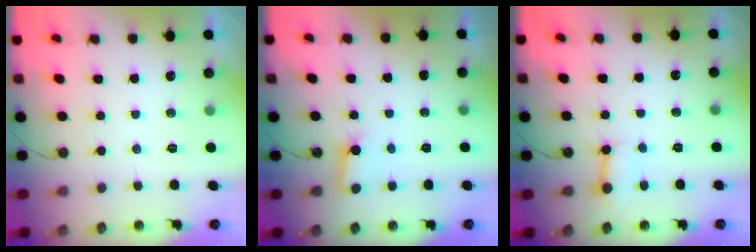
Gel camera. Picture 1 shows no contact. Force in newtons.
{"total": 3.5, "press": 3.5, "slide": 0.4}
{"total": 3.8, "press": 3.7, "slide": 0.5}